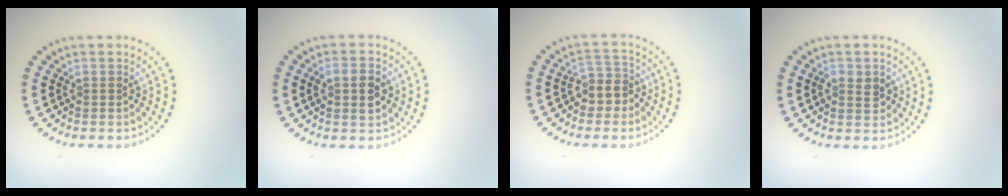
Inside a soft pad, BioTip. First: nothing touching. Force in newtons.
{"total": 2.8, "press": 2.8, "slide": 0.3}
{"total": 2.7, "press": 2.4, "slide": 1.2}
{"total": 2.1, "press": 2.1, "slide": 0.1}